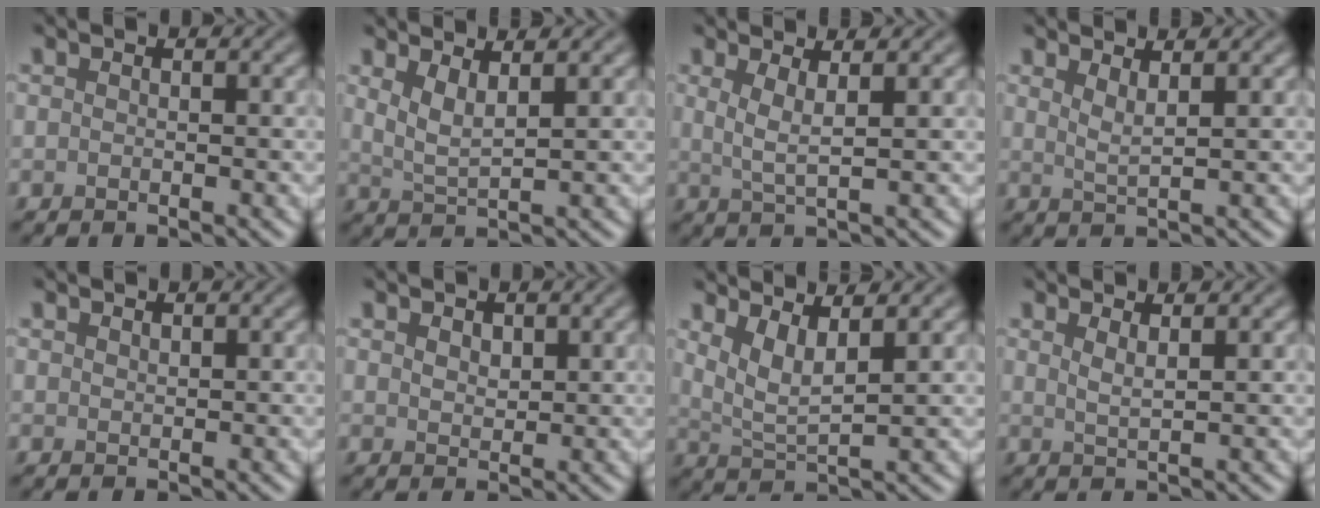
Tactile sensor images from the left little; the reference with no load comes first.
{"total": 2.7, "force": [1.5, 0.7, 2.0], "torque": [-0.038, -0.006, 0.032]}
{"total": 2.5, "force": [0.9, 0.5, 2.2], "torque": [-0.041, -0.004, 0.018]}
{"total": 2.0, "force": [1.3, 0.5, 1.4], "torque": [-0.018, -0.002, 0.020]}
{"total": 0.6, "force": [0.5, 0.2, 0.1], "torque": [-0.001, 0.000, 0.013]}
{"total": 1.4, "force": [0.9, 0.8, 0.7], "torque": [-0.013, 0.000, 0.018]}
{"total": 3.3, "force": [1.9, 0.8, 2.6], "torque": [-0.054, -0.007, 0.041]}
{"total": 1.7, "force": [1.0, 0.4, 1.2], "torque": [-0.017, -0.001, 0.015]}